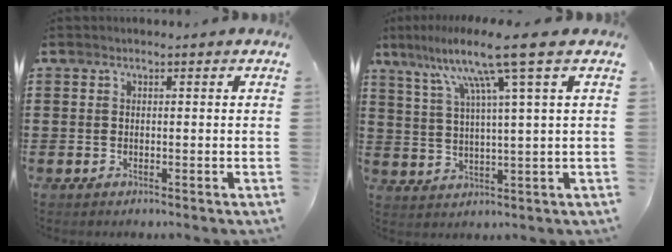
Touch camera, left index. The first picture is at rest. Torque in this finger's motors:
{"motor_torque": [1.08, -1.06, 0.60, 0.20]}